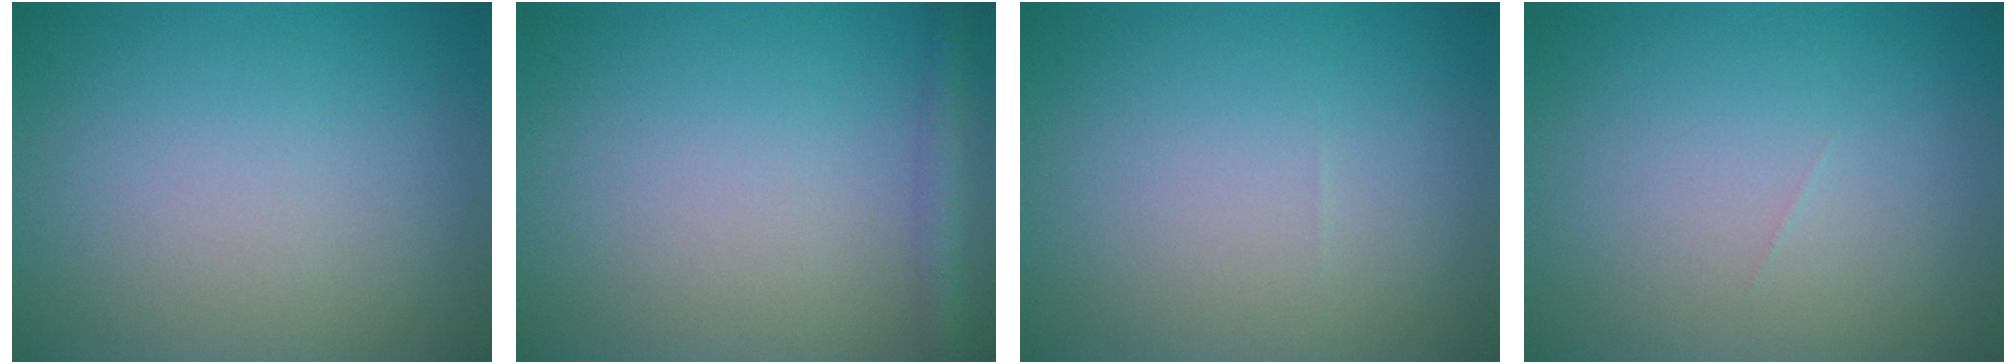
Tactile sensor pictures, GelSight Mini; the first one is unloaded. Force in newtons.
{"total": 2.1, "press": 2.1, "slide": 0.1}
{"total": 0.0}
{"total": 0.0}